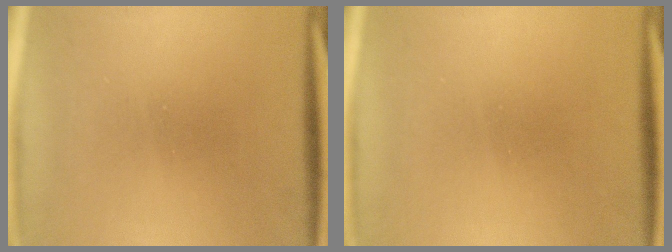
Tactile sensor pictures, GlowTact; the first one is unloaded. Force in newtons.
{"total": 0.5}